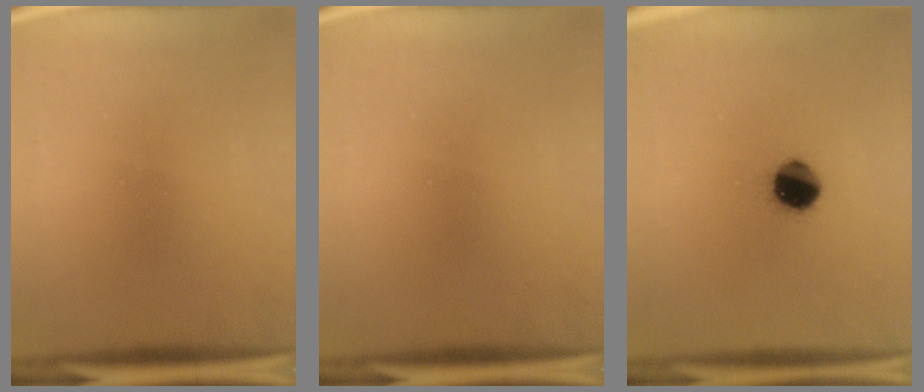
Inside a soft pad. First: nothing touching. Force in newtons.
{"total": 0.0}
{"total": 8.3}